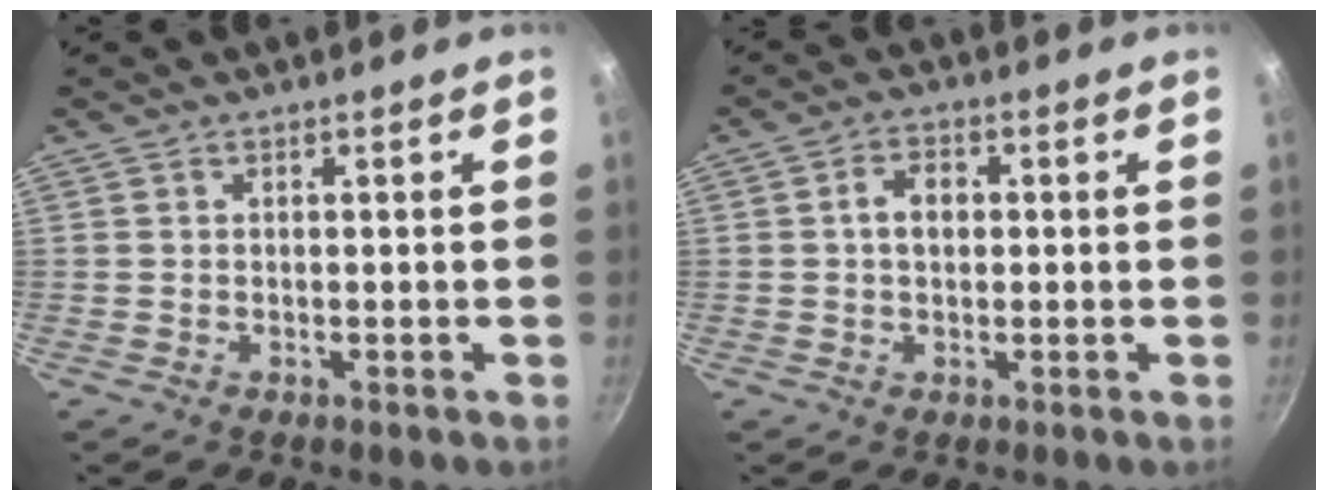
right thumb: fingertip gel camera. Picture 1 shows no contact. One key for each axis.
{"total": 4.3, "fx": 0.3, "fy": 3.1, "fz": 3.0, "tx": -0.034, "ty": 0.011, "tz": 0.001}